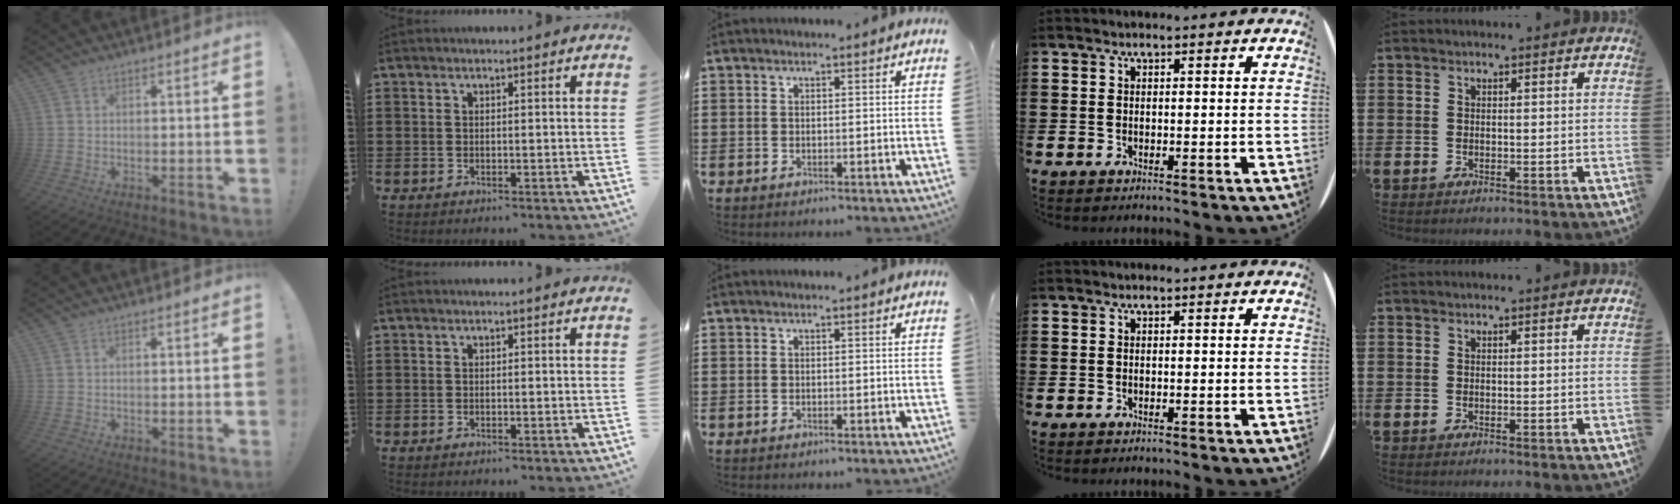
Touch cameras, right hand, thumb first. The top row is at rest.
{}